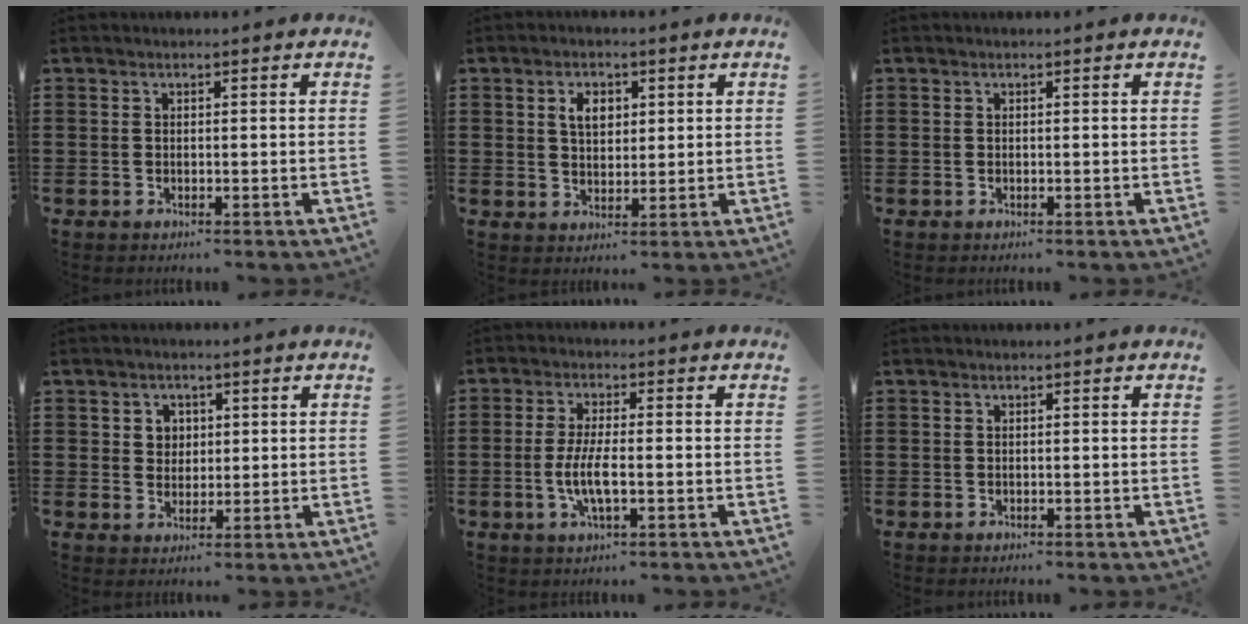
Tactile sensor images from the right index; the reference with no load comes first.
{"total": 3.6, "force": [1.2, 2.4, 2.4], "torque": [-0.048, 0.008, 0.018]}
{"total": 0.0}
{"total": 2.7, "force": [1.0, 2.5, 0.6], "torque": [-0.021, 0.011, 0.017]}
{"total": 5.4, "force": [-1.4, 1.4, 5.1], "torque": [-0.113, -0.005, -0.033]}
{"total": 0.0}